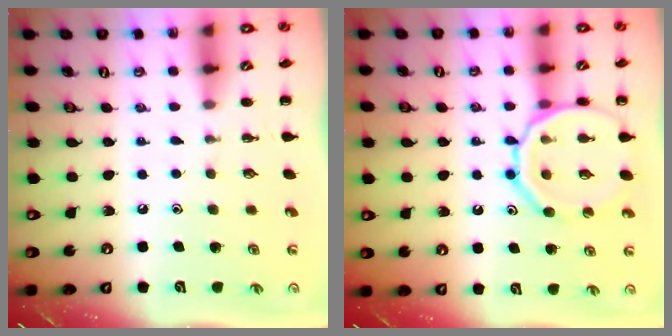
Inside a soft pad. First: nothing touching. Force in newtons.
{"total": 15.5, "press": 15.4, "slide": 1.7}